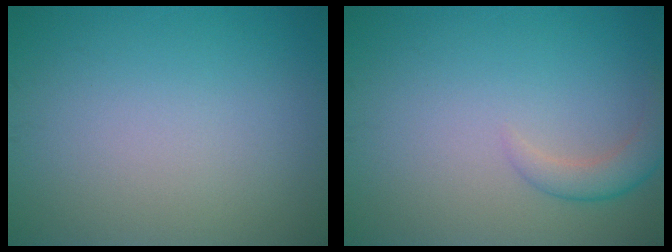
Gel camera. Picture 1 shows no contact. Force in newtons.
{"total": 2.6, "press": 2.6, "slide": 0.2}